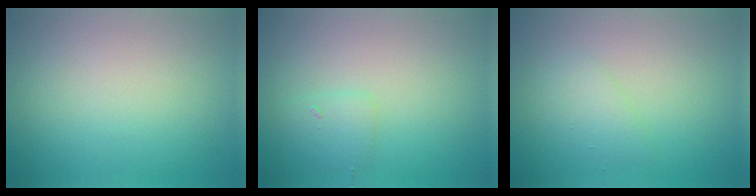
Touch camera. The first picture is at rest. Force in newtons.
{"total": 1.5, "press": 1.5, "slide": 0.1}
{"total": 1.6, "press": 1.6, "slide": 0.1}